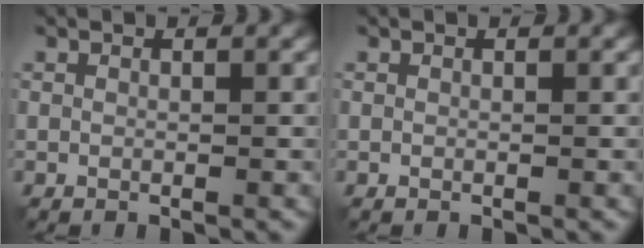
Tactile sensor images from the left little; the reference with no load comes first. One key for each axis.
{"total": 0.0}